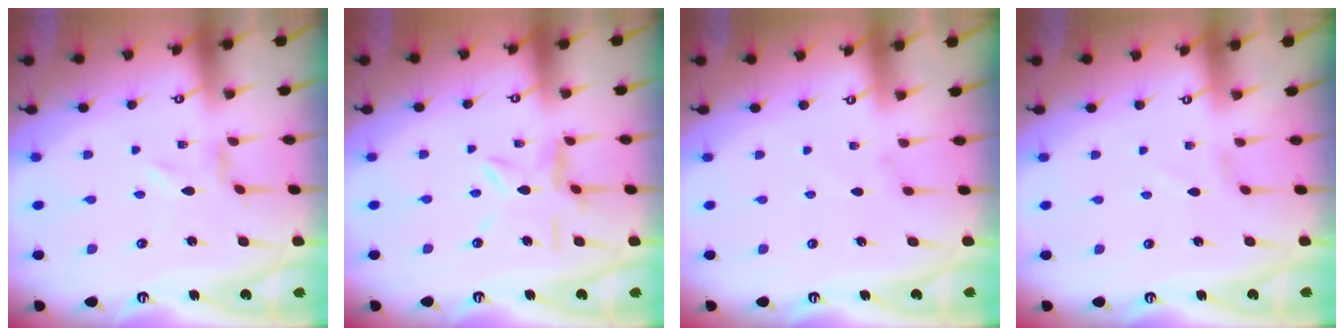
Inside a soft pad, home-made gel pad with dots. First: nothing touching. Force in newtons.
{"total": 8.7, "press": 8.6, "slide": 0.9}
{"total": 0.9, "press": 0.8, "slide": 0.4}
{"total": 0.0}